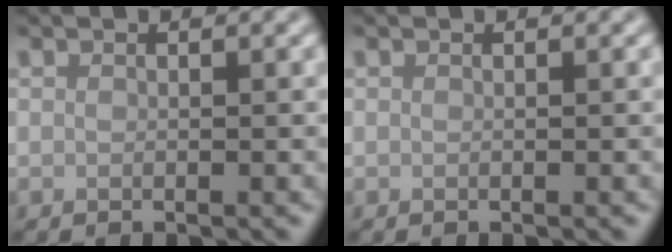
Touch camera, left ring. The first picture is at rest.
{"total": 0.0}